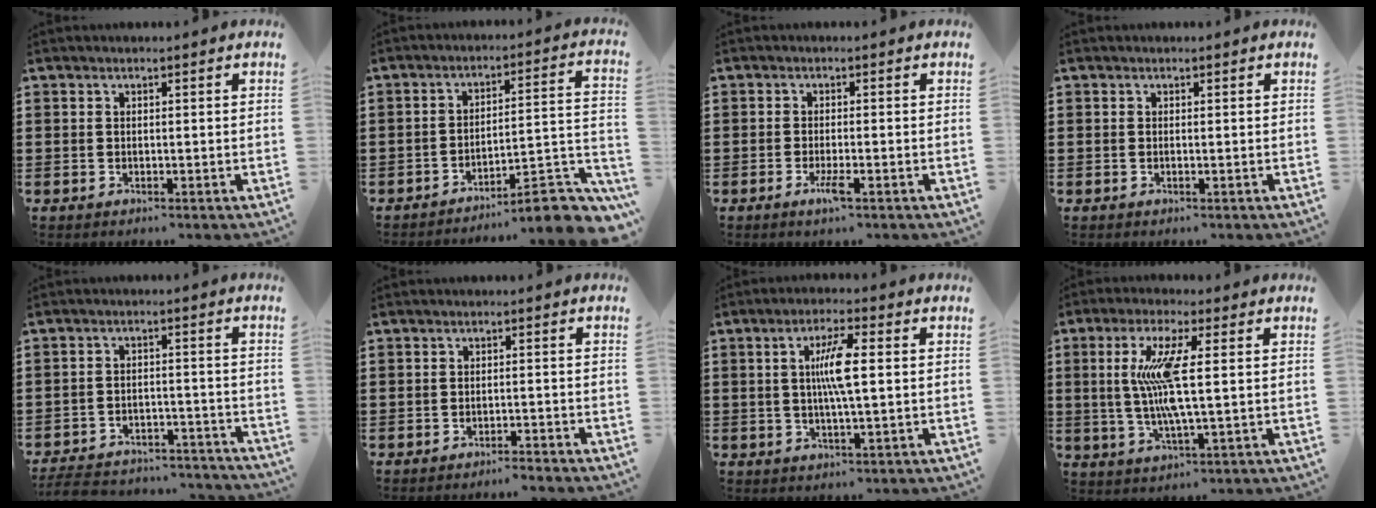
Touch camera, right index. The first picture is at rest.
{"total": 8.7, "force": [-6.9, 1.4, 5.1], "torque": [-0.070, 0.007, -0.127]}
{"total": 2.7, "force": [-1.4, 0.2, 2.3], "torque": [-0.052, -0.010, -0.028]}
{"total": 0.0}
{"total": 5.5, "force": [-5.3, 0.7, 1.1], "torque": [-0.028, 0.004, -0.106]}
{"total": 1.9, "force": [-1.9, -0.1, -0.1], "torque": [-0.003, 0.003, -0.042]}
{"total": 6.1, "force": [0.6, 0.8, 6.0], "torque": [-0.121, -0.001, 0.003]}
{"total": 8.9, "force": [0.9, 1.0, 8.8], "torque": [-0.192, -0.014, 0.003]}